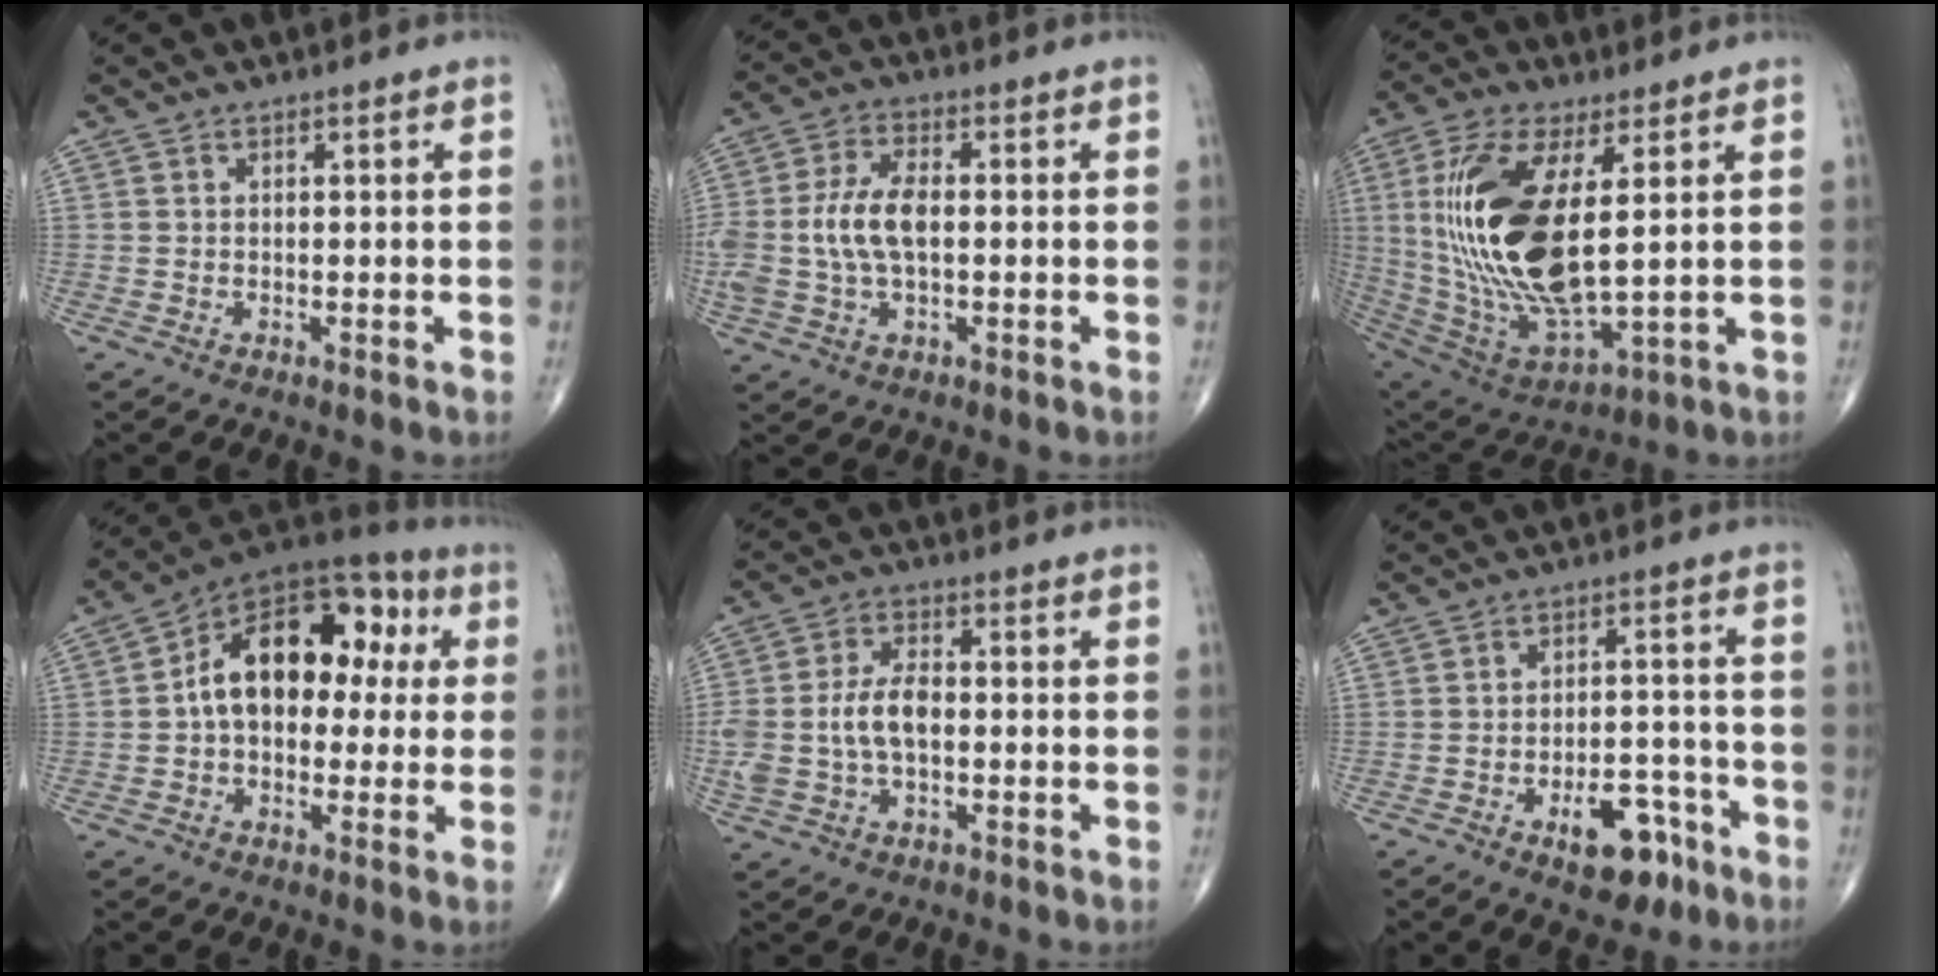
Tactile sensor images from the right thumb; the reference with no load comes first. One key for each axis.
{"total": 10.0, "fx": -0.2, "fy": 5.3, "fz": 8.5, "tx": -0.189, "ty": 0.016, "tz": -0.005}
{"total": 23.1, "fx": 3.5, "fy": 9.4, "fz": 20.8, "tx": -0.438, "ty": -0.026, "tz": 0.074}
{"total": 18.6, "fx": 2.4, "fy": 11.8, "fz": 14.2, "tx": -0.178, "ty": 0.048, "tz": 0.025}
{"total": 9.0, "fx": -0.8, "fy": 5.3, "fz": 7.3, "tx": -0.156, "ty": 0.022, "tz": -0.015}
{"total": 9.1, "fx": -5.1, "fy": 4.8, "fz": 5.9, "tx": -0.059, "ty": 0.041, "tz": -0.069}